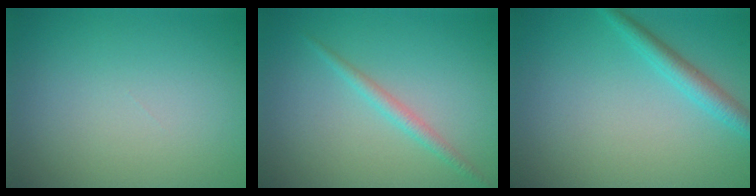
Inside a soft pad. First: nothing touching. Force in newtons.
{"total": 1.6, "press": 1.6, "slide": 0.1}
{"total": 2.2, "press": 2.2, "slide": 0.1}